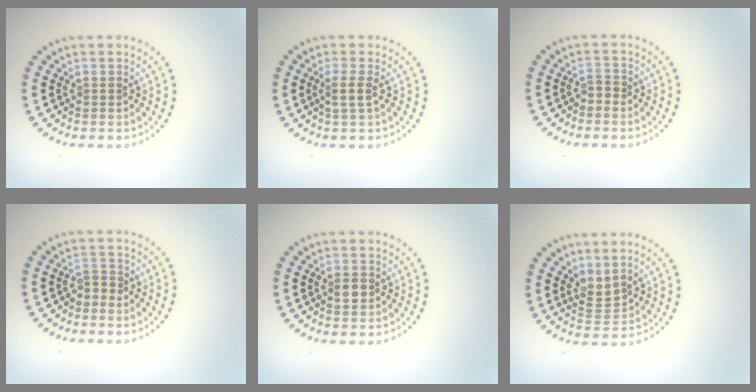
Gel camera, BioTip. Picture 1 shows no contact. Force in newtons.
{"total": 1.5, "press": 1.3, "slide": 0.8}
{"total": 1.0, "press": 0.8, "slide": 0.5}
{"total": 1.0, "press": 0.8, "slide": 0.7}
{"total": 1.5, "press": 1.5, "slide": 0.3}
{"total": 1.9, "press": 1.4, "slide": 1.2}